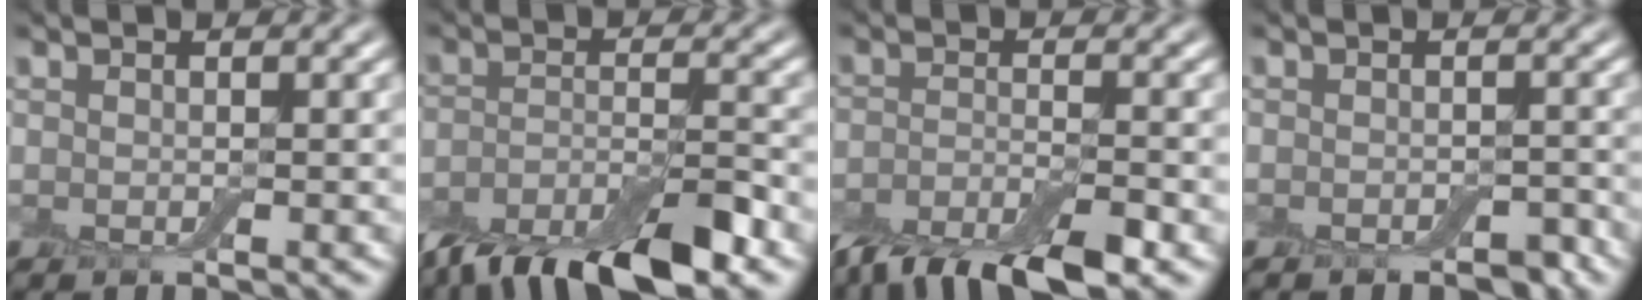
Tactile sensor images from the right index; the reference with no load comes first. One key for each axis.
{"total": 8.8, "fx": -6.5, "fy": 2.6, "fz": 5.3, "tx": -0.087, "ty": -0.008, "tz": -0.120}
{"total": 7.1, "fx": -5.3, "fy": 2.1, "fz": 4.3, "tx": -0.070, "ty": -0.009, "tz": -0.099}
{"total": 2.2, "fx": -1.8, "fy": 0.9, "fz": 0.8, "tx": -0.010, "ty": -0.004, "tz": -0.028}